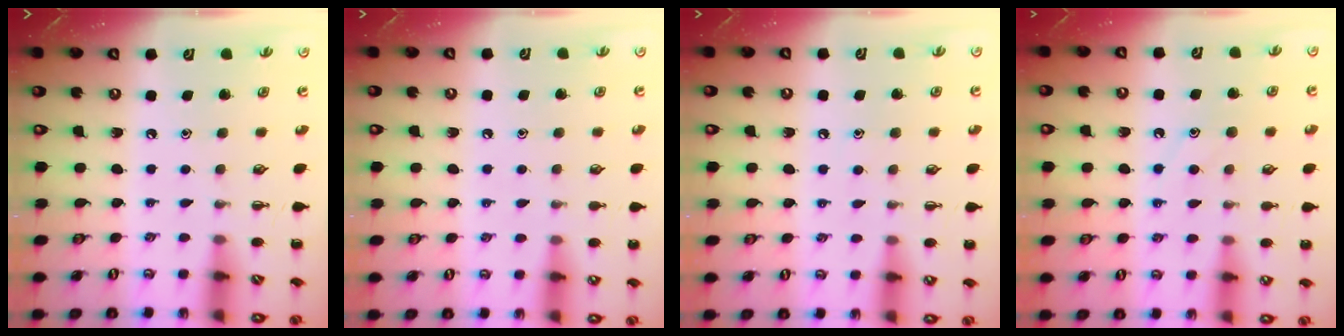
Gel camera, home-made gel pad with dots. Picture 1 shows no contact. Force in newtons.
{"total": 5.3, "press": 5.0, "slide": 1.9}
{"total": 4.3, "press": 4.1, "slide": 1.4}
{"total": 8.5, "press": 8.4, "slide": 1.1}